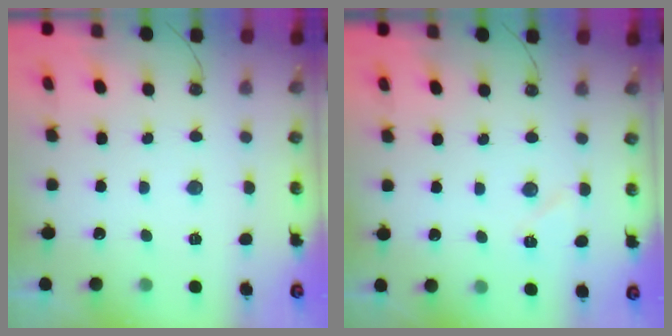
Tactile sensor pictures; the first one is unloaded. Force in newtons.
{"total": 5.4, "press": 5.2, "slide": 1.4}